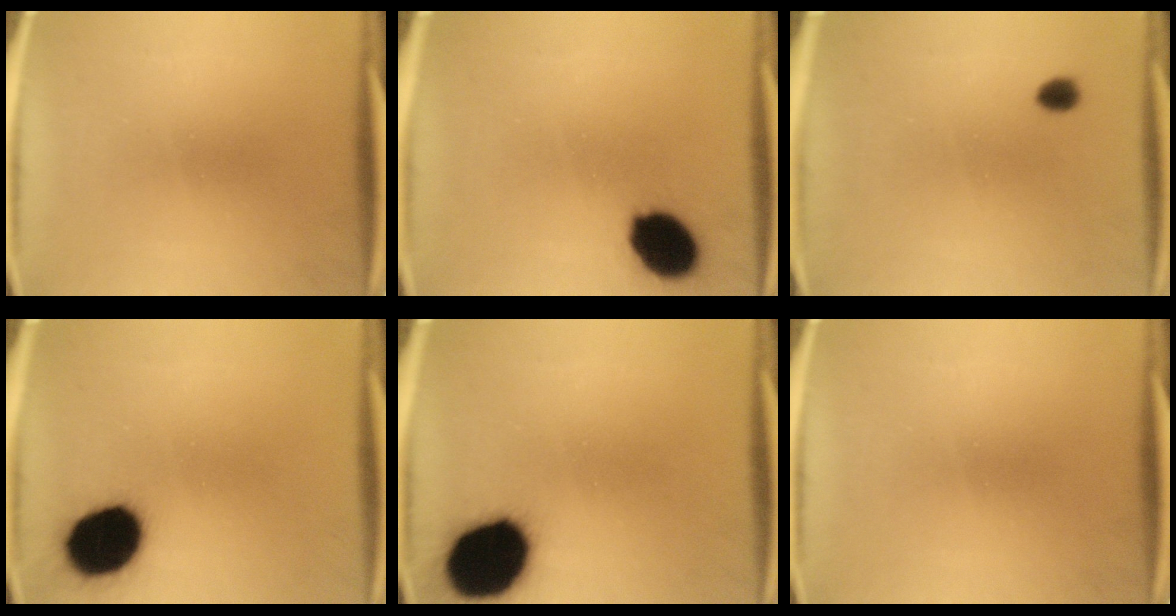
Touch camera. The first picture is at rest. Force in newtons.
{"total": 11.9}
{"total": 2.1}
{"total": 16.6}
{"total": 17.7}
{"total": 0.0}